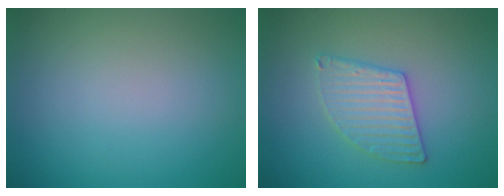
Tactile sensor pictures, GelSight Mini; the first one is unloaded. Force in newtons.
{"total": 3.0, "press": 3.0, "slide": 0.2}